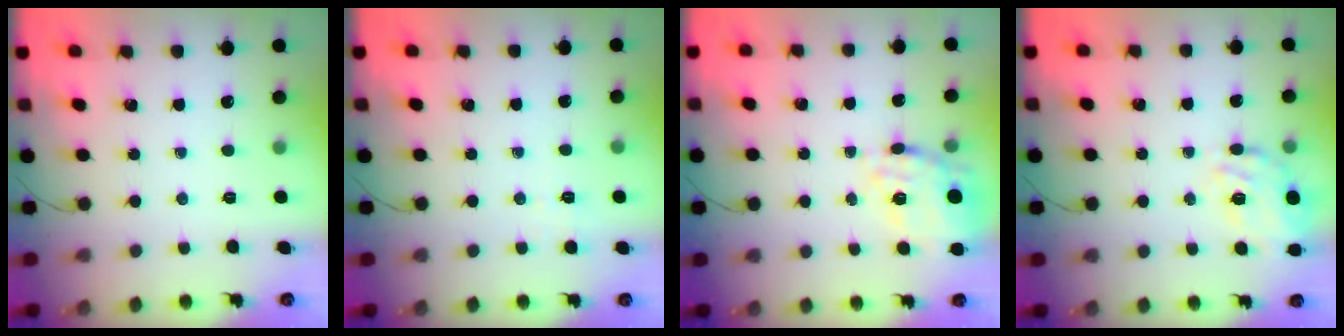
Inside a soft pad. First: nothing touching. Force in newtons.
{"total": 2.1, "press": 1.2, "slide": 1.7}
{"total": 12.3, "press": 11.9, "slide": 3.0}
{"total": 11.0, "press": 10.7, "slide": 2.8}